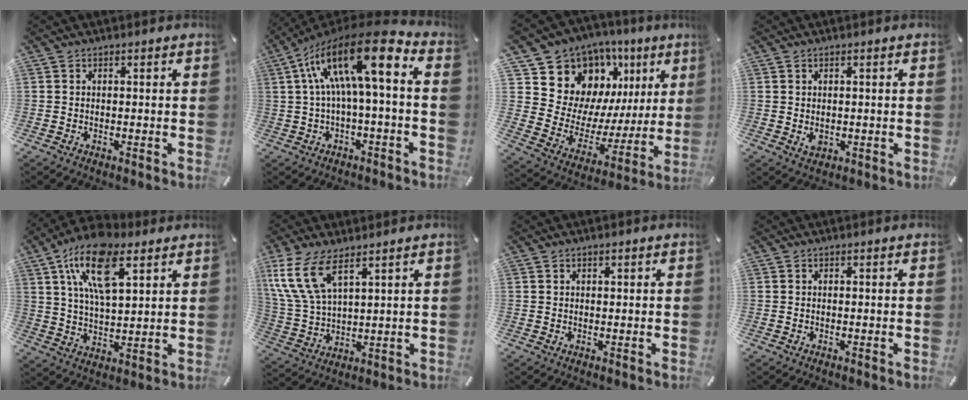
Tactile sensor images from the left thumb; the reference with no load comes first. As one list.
[{"total": 18.2, "force": [4.1, 5.8, 16.8], "torque": [-0.303, -0.022, 0.062]}, {"total": 14.9, "force": [10.0, 10.3, 3.9], "torque": [-0.071, -0.097, 0.189]}, {"total": 1.8, "force": [0.0, 1.5, 0.9], "torque": [-0.010, 0.000, 0.000]}, {"total": 16.3, "force": [8.6, 7.5, 11.6], "torque": [-0.230, -0.020, 0.147]}, {"total": 11.4, "force": [6.8, 5.2, 7.6], "torque": [-0.188, -0.018, 0.124]}, {"total": 0.5, "force": [0.4, 0.3, 0.0], "torque": [-0.001, 0.003, 0.007]}, {"total": 0.0}]